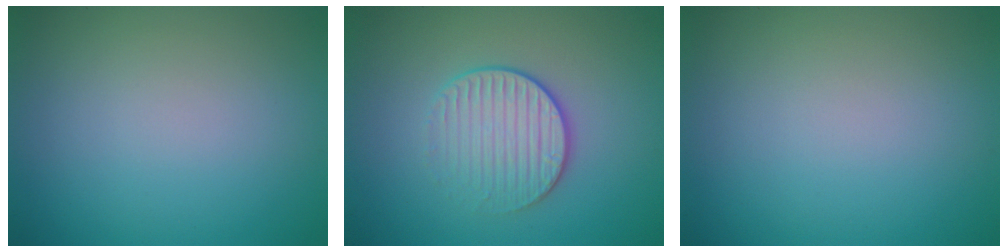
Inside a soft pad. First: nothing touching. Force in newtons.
{"total": 3.2, "press": 2.9, "slide": 1.5}
{"total": 0.0}